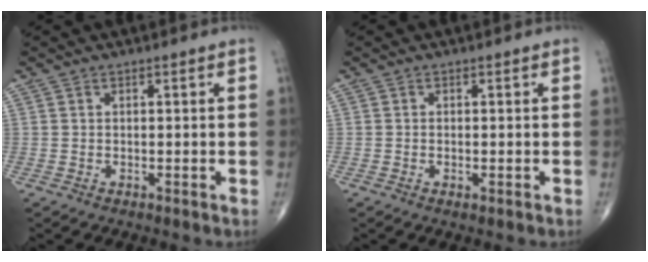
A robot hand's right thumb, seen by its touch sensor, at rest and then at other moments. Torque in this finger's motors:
{"motor_torque": [-0.20, 0.18, -0.34, -0.30, 0.02]}